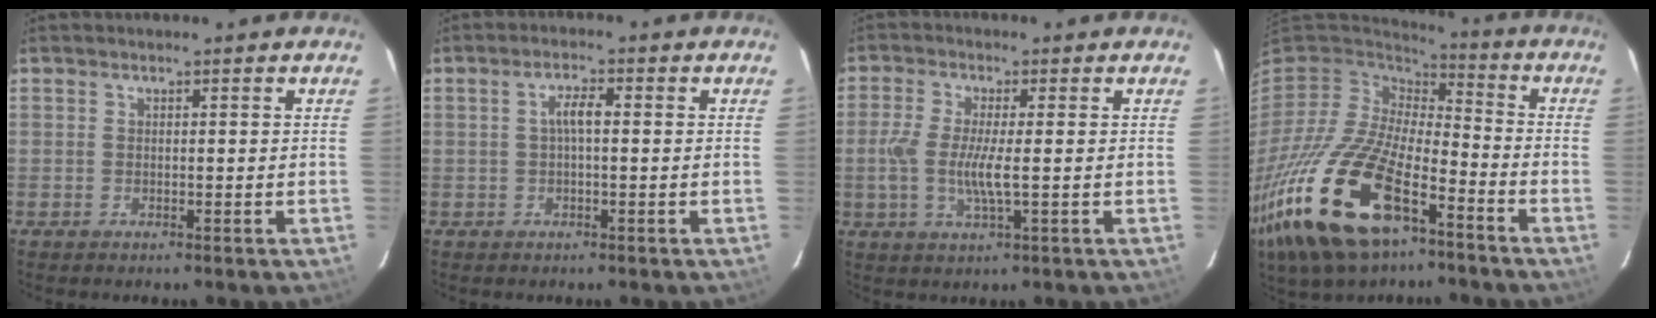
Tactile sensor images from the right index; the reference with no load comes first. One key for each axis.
{"total": 2.8, "fx": 0.1, "fy": 0.7, "fz": 2.7, "tx": -0.053, "ty": 0.009, "tz": 0.002}
{"total": 6.4, "fx": -0.9, "fy": 1.1, "fz": 6.3, "tx": -0.133, "ty": -0.006, "tz": -0.020}
{"total": 26.6, "fx": -13.9, "fy": 11.8, "fz": 19.3, "tx": -0.422, "ty": -0.055, "tz": -0.256}